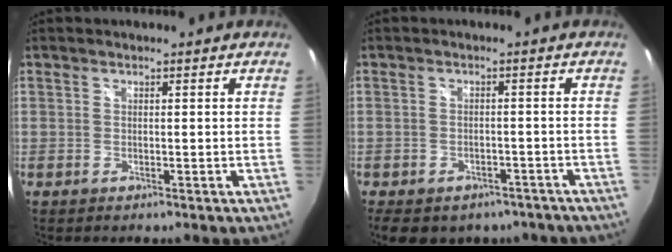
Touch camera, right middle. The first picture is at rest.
{"total": 13.0, "force": [-9.4, 7.1, 5.6], "torque": [-0.119, -0.009, -0.114]}